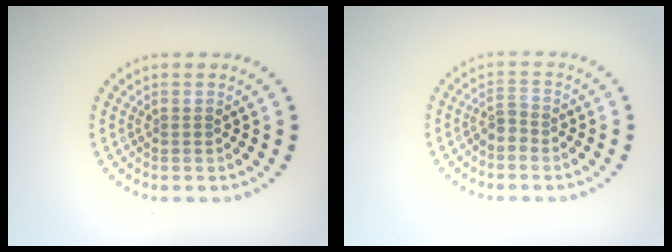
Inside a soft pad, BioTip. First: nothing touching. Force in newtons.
{"total": 1.5, "press": 0.9, "slide": 1.1}